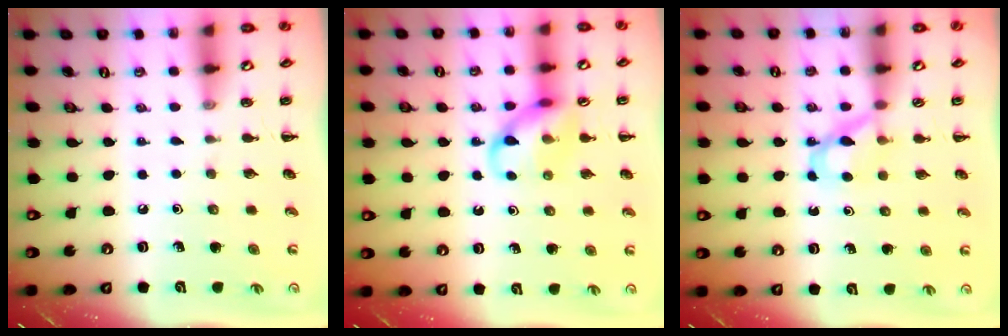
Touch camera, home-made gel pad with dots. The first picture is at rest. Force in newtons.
{"total": 11.1, "press": 11.0, "slide": 1.3}
{"total": 4.5, "press": 4.3, "slide": 1.2}